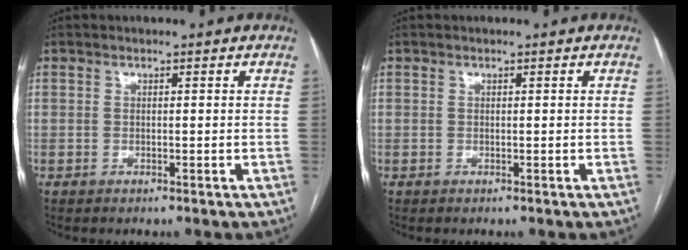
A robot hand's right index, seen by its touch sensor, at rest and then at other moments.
{"total": 0.0}